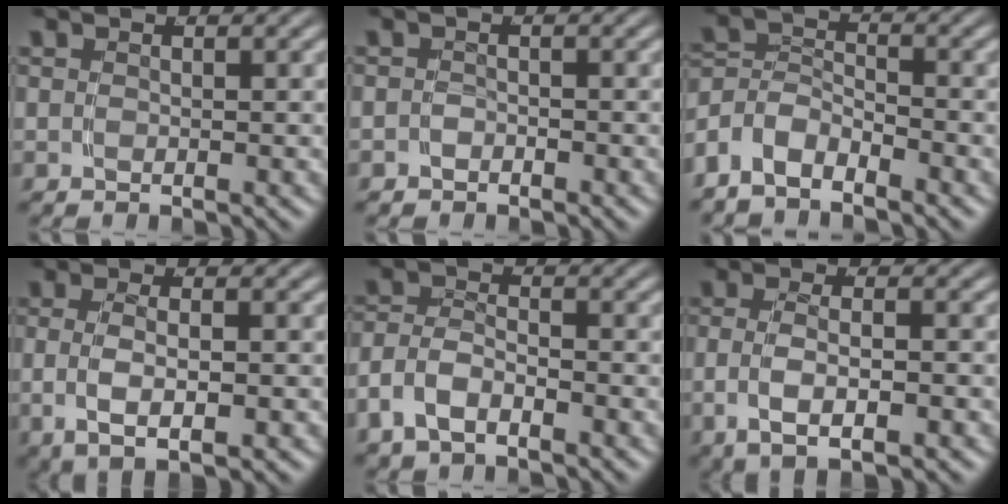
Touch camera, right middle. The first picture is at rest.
{"total": 1.2, "force": [-1.1, 0.4, -0.2], "torque": [0.002, -0.013, -0.014]}
{"total": 5.3, "force": [-2.8, 4.0, 2.1], "torque": [-0.059, -0.022, -0.049]}
{"total": 4.1, "force": [-0.5, 1.8, 3.7], "torque": [-0.075, -0.010, -0.001]}
{"total": 4.1, "force": [-2.0, 2.8, 2.3], "torque": [-0.062, -0.017, -0.030]}
{"total": 4.0, "force": [-1.0, 1.6, 3.5], "torque": [-0.071, -0.008, -0.011]}